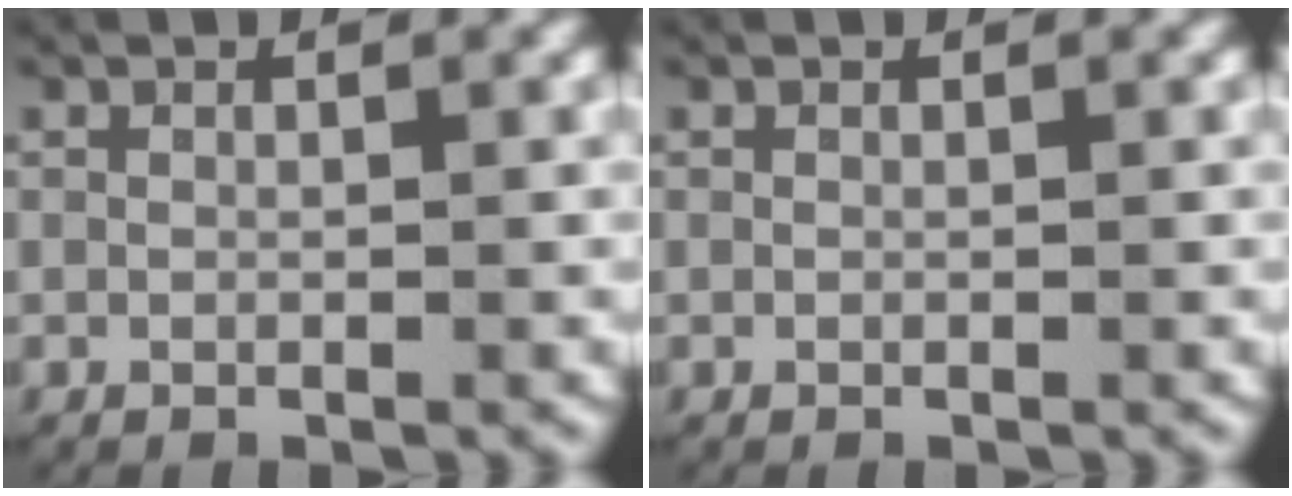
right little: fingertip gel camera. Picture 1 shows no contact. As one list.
[{"total": 0.0}]